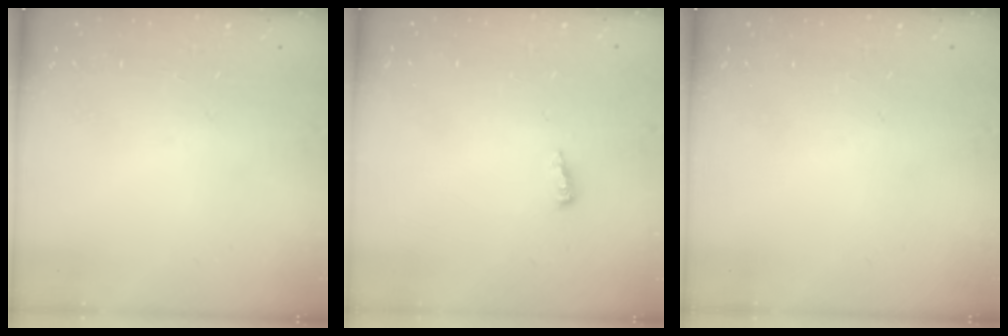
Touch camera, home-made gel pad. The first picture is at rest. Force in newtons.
{"total": 2.5, "press": 2.5, "slide": 0.2}
{"total": 0.0}